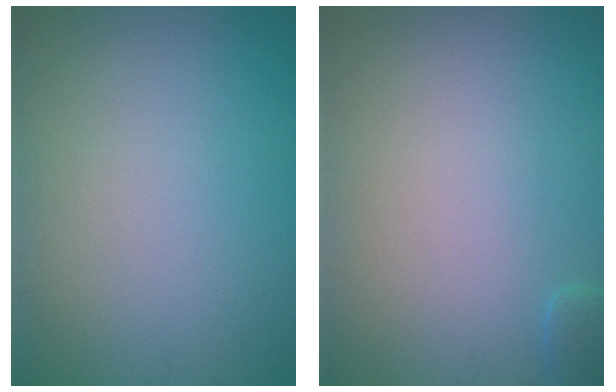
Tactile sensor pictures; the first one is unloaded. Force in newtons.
{"total": 1.1, "press": 1.0, "slide": 0.1}